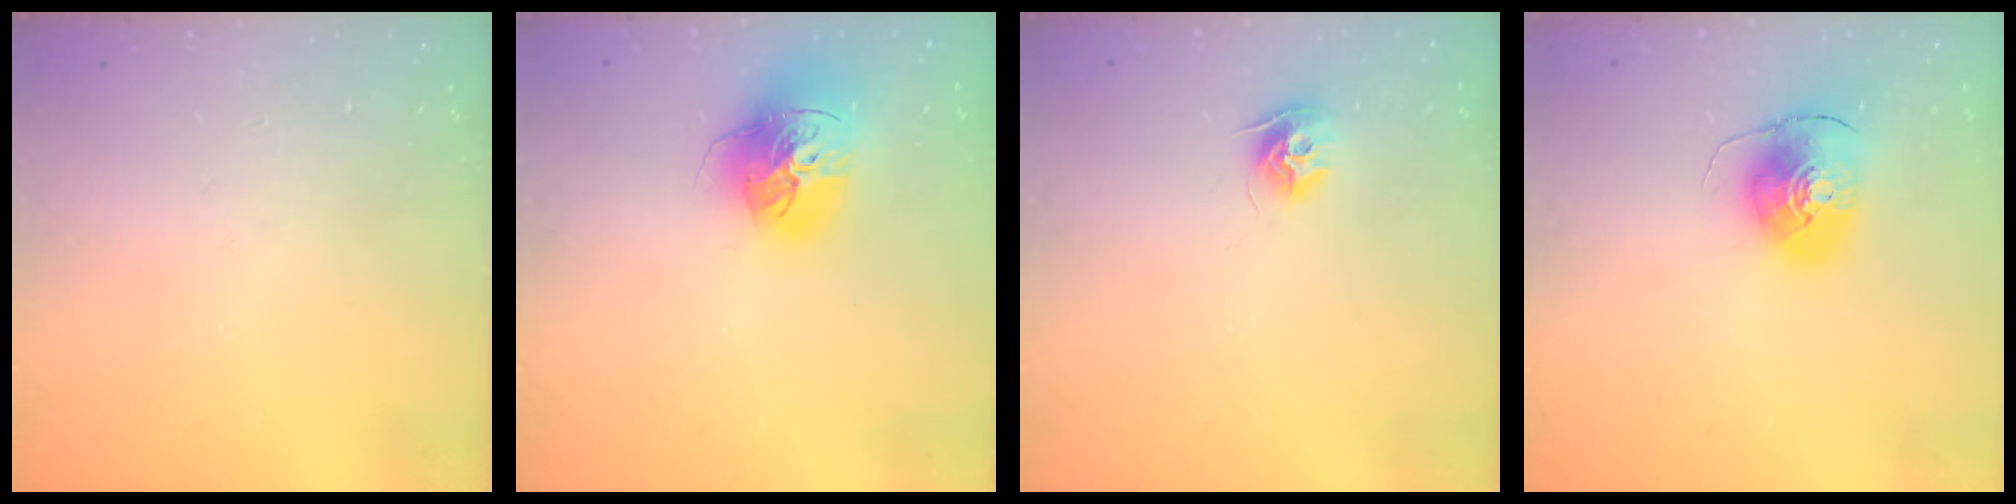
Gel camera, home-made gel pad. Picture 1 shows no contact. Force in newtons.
{"total": 17.5, "press": 17.3, "slide": 2.0}
{"total": 8.8, "press": 8.8, "slide": 0.2}
{"total": 8.9, "press": 8.7, "slide": 1.5}